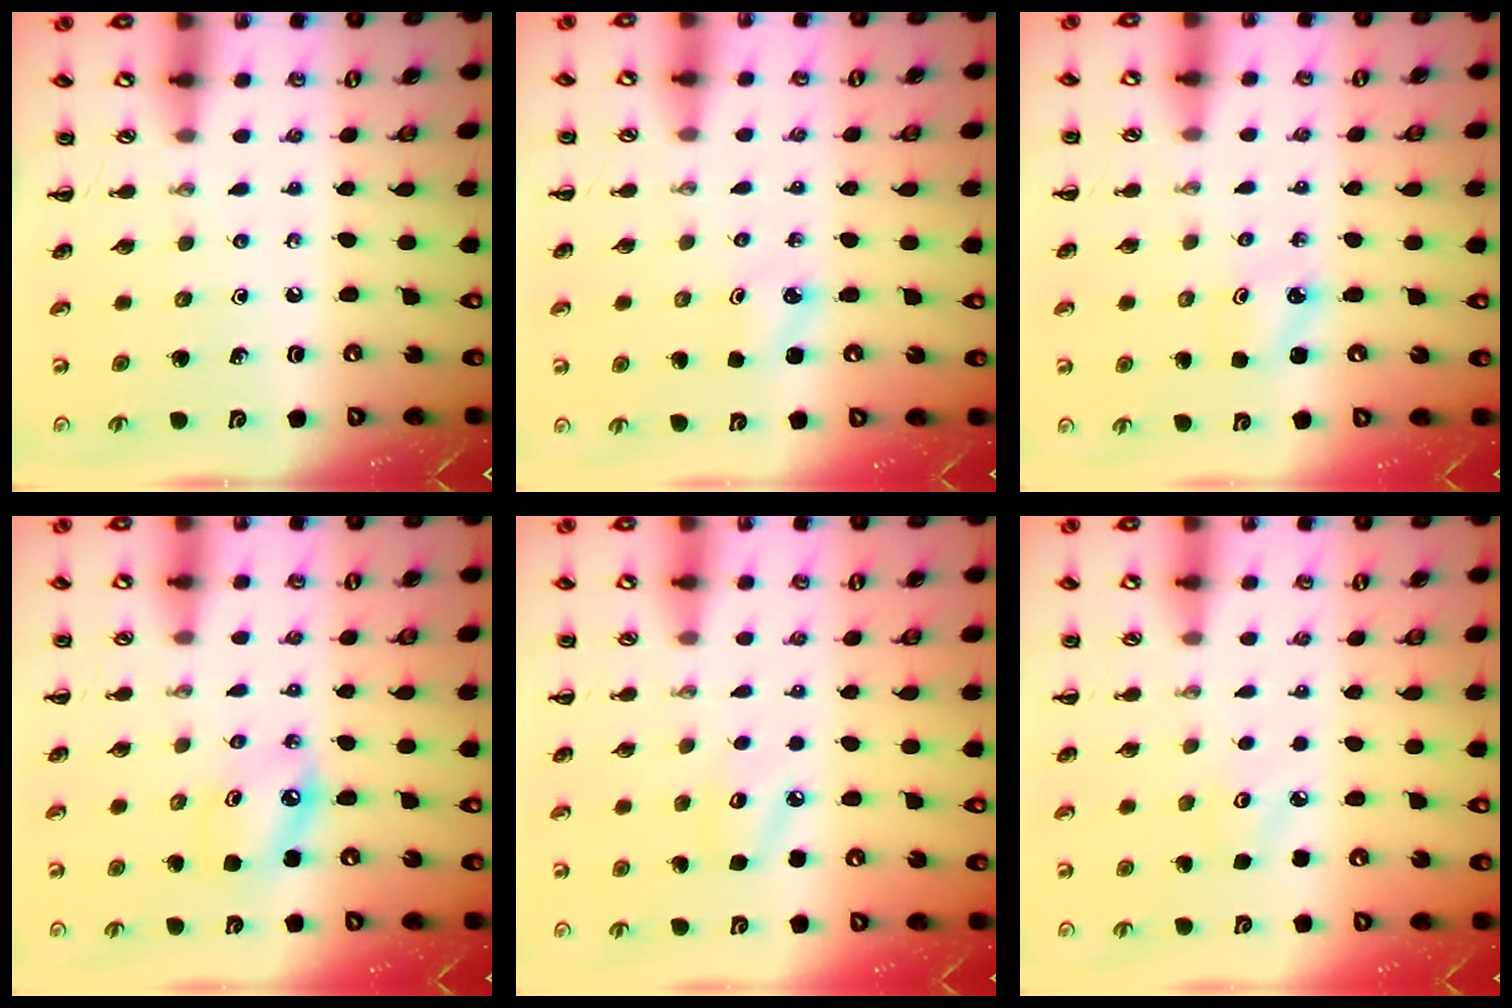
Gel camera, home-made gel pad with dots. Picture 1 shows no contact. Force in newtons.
{"total": 2.3, "press": 2.2, "slide": 0.7}
{"total": 2.0, "press": 2.0, "slide": 0.5}
{"total": 5.9, "press": 5.7, "slide": 1.5}
{"total": 5.8, "press": 5.6, "slide": 1.6}
{"total": 2.7, "press": 2.6, "slide": 0.7}